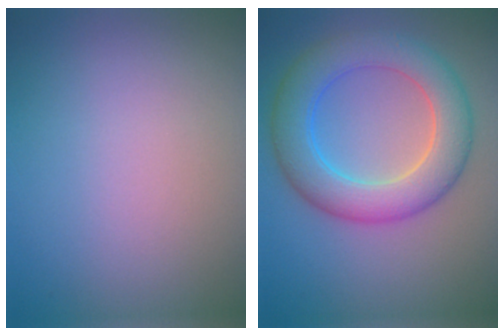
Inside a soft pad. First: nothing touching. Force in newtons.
{"total": 7.1, "press": 7.1, "slide": 0.1}